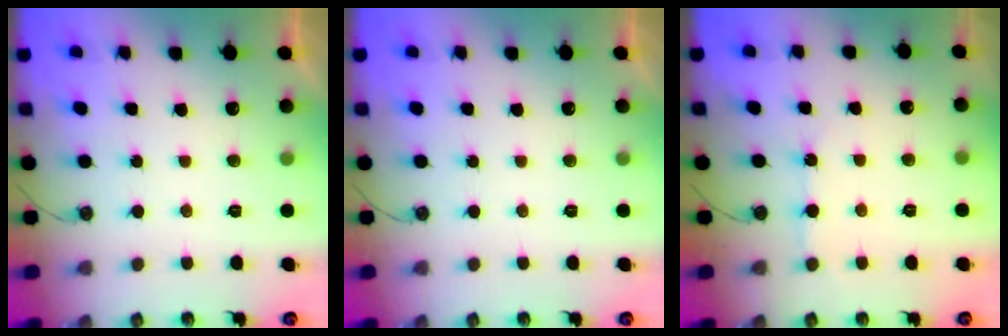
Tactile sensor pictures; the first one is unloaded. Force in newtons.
{"total": 0.0}
{"total": 4.9, "press": 4.9, "slide": 0.7}